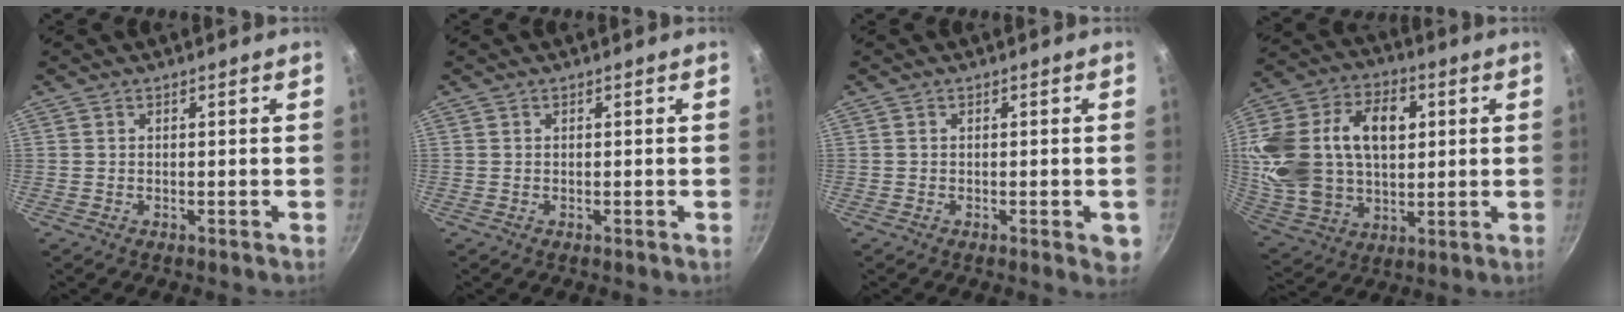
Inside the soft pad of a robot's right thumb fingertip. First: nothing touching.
{"total": 0.0}
{"total": 3.1, "force": [-1.0, 0.9, 2.8], "torque": [-0.031, -0.003, -0.014]}
{"total": 25.1, "force": [4.4, 17.0, 18.0], "torque": [-0.347, 0.014, 0.082]}